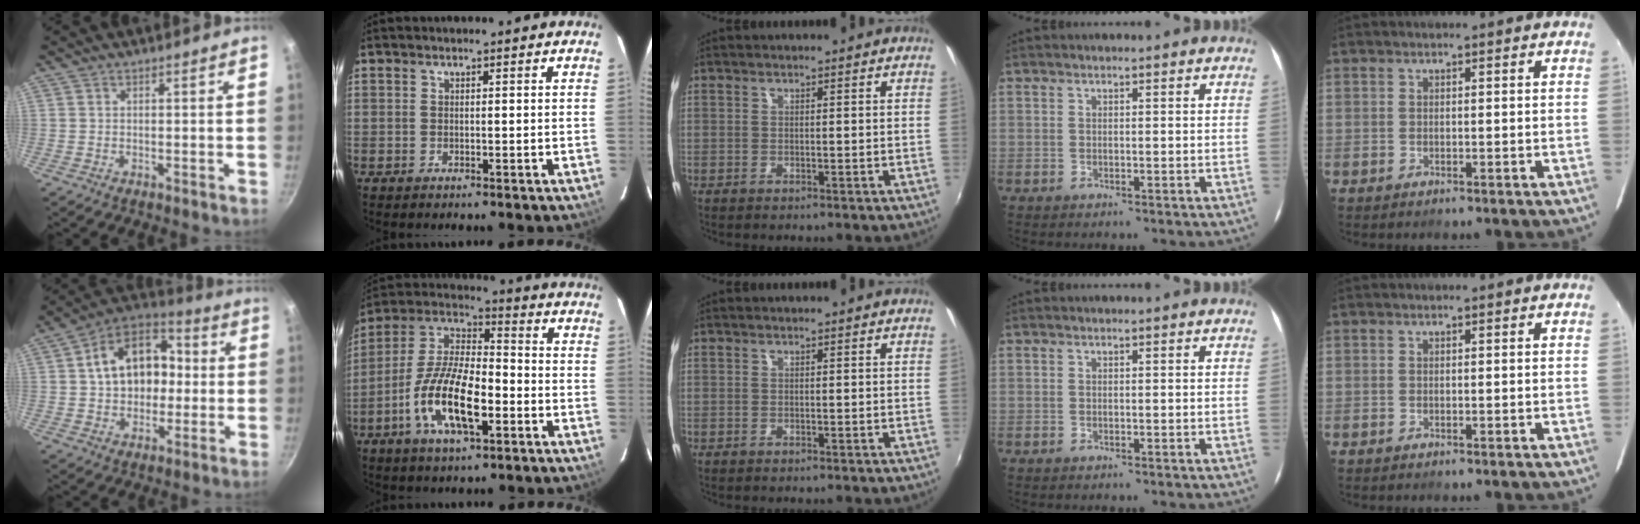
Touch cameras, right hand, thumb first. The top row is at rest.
{"thumb": {"total": 16.5, "force": [1.2, 12.1, 11.1], "torque": [-0.140, 0.036, 0.005]}, "index": {"total": 15.6, "force": [-5.8, 6.0, 13.2], "torque": [-0.268, -0.005, -0.109]}}